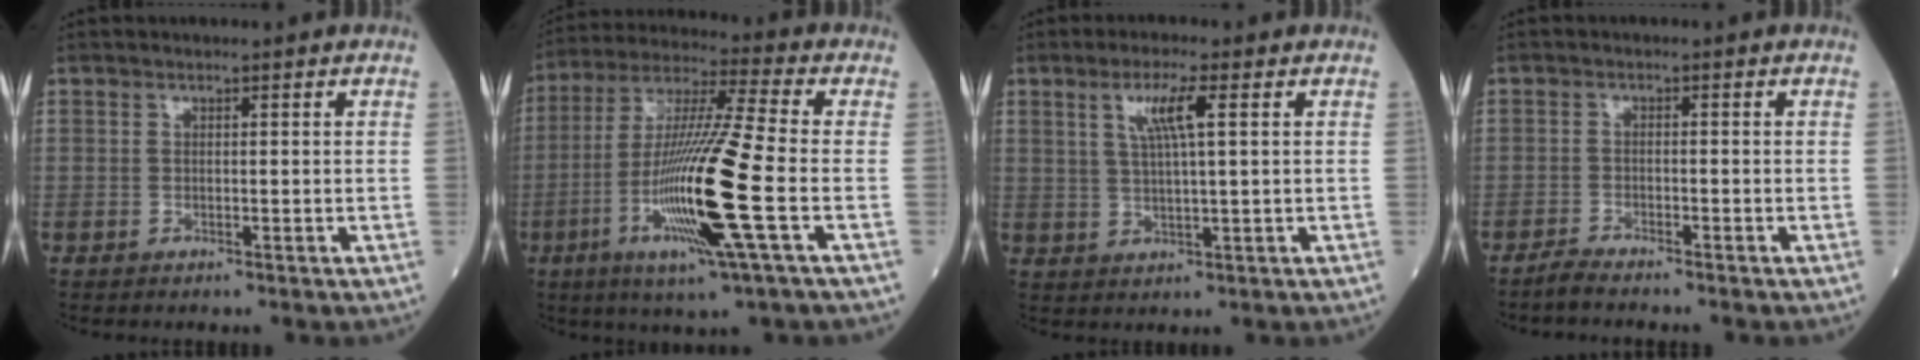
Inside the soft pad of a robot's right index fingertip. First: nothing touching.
{"total": 17.5, "force": [-4.6, -0.4, 16.9], "torque": [-0.338, -0.017, -0.094]}
{"total": 5.4, "force": [2.1, 0.2, 5.0], "torque": [-0.098, 0.004, 0.040]}
{"total": 2.3, "force": [-2.2, -0.2, 0.7], "torque": [-0.021, -0.007, -0.042]}